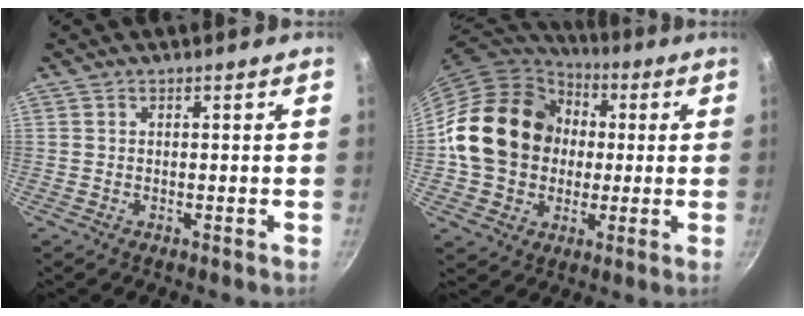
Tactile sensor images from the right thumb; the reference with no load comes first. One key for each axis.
{"total": 19.8, "fx": 1.3, "fy": 16.5, "fz": 11.0, "tx": -0.168, "ty": 0.028, "tz": 0.022}